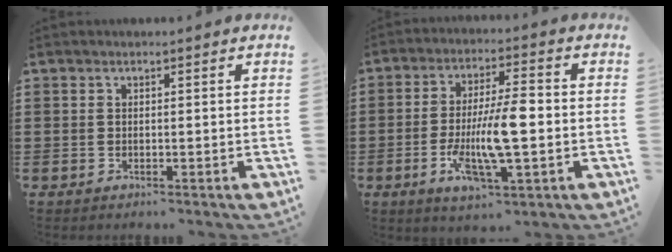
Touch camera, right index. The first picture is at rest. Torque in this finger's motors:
{"motor_torque": [2.14, 0.00, 1.05, 0.21]}